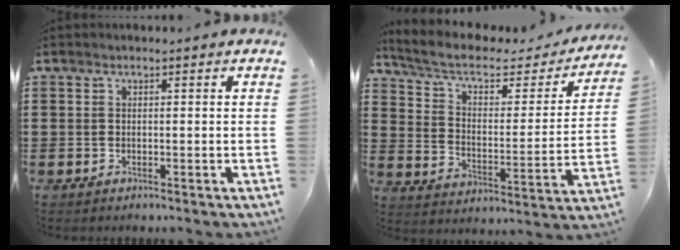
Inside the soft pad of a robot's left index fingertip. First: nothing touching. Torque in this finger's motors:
{"motor_torque": [1.10, -1.04, 0.20, 0.05]}